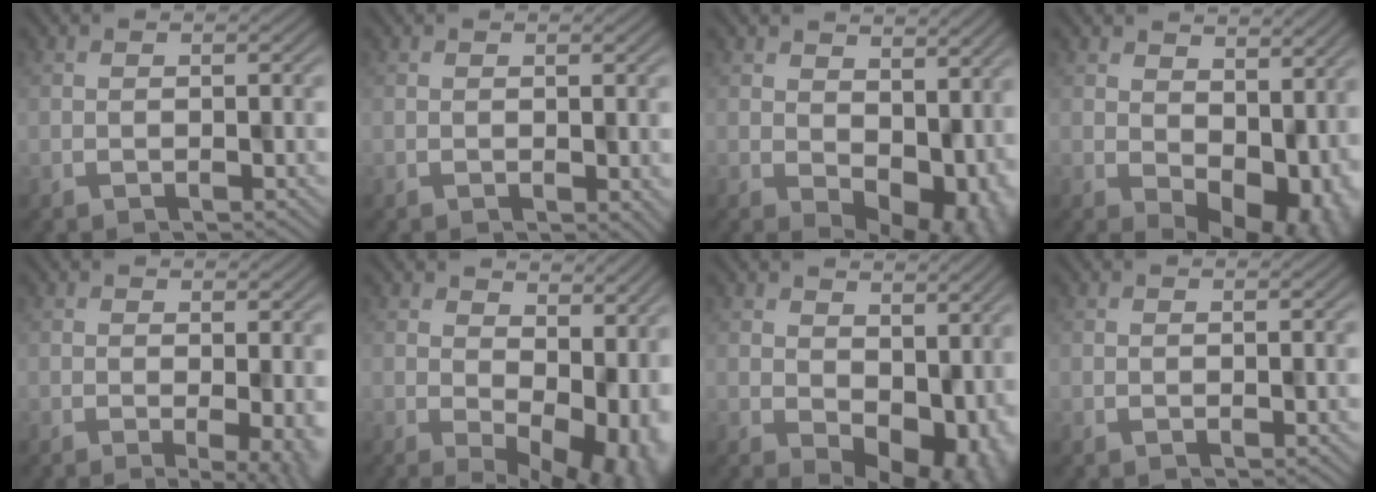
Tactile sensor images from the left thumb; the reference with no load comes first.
{"total": 1.5, "force": [-0.3, 0.8, 1.2], "torque": [-0.016, -0.004, 0.003]}
{"total": 9.1, "force": [0.4, 6.2, 6.7], "torque": [-0.083, -0.032, 0.028]}
{"total": 10.3, "force": [0.4, 7.0, 7.5], "torque": [-0.091, -0.036, 0.032]}
{"total": 5.0, "force": [-1.3, 1.4, 4.7], "torque": [-0.056, -0.010, 0.000]}
{"total": 12.8, "force": [-0.1, 7.8, 10.2], "torque": [-0.121, -0.039, 0.037]}
{"total": 9.3, "force": [0.1, 6.3, 6.8], "torque": [-0.085, -0.031, 0.022]}
{"total": 0.7, "force": [-0.1, 0.2, 0.7], "torque": [-0.011, 0.000, -0.002]}